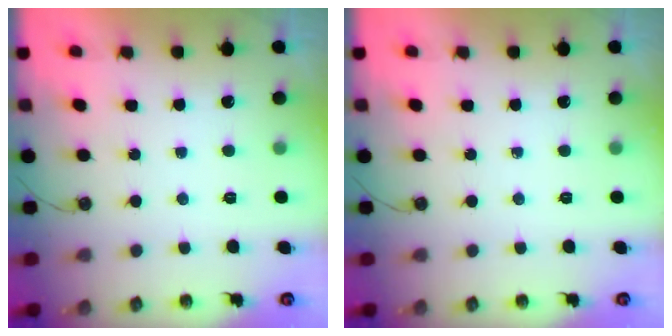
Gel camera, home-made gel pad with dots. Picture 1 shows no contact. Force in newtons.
{"total": 0.0}